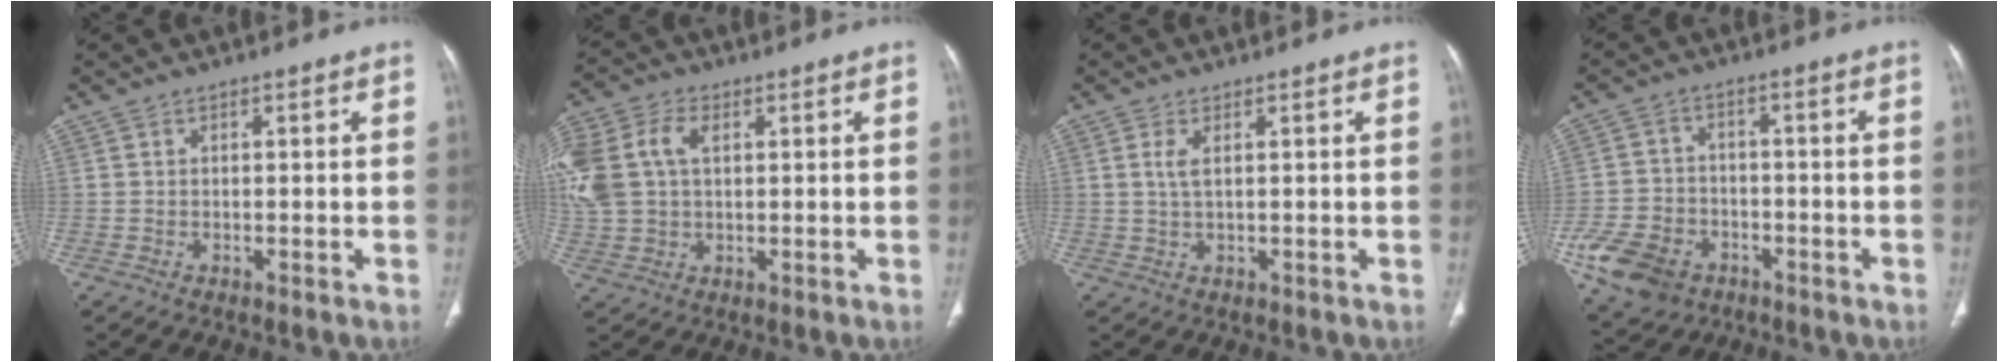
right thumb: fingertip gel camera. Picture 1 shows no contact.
{"total": 16.6, "force": [4.0, 11.6, 11.2], "torque": [-0.293, 0.034, 0.080]}
{"total": 2.3, "force": [0.7, 0.8, 2.0], "torque": [-0.051, 0.001, 0.018]}
{"total": 11.2, "force": [-5.2, 8.5, 5.1], "torque": [-0.095, 0.021, -0.083]}